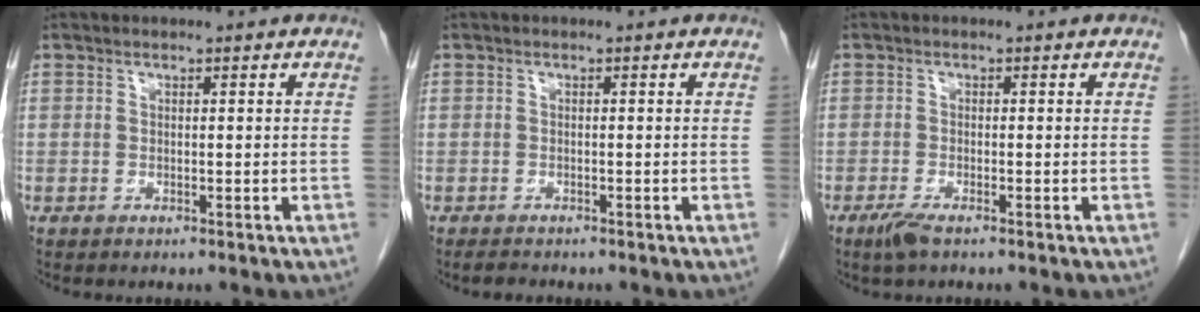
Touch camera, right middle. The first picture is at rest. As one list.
[{"total": 1.3, "force": [-1.1, 0.5, 0.3], "torque": [-0.013, -0.003, -0.017]}, {"total": 2.4, "force": [-1.6, 0.4, 1.7], "torque": [-0.040, -0.006, -0.033]}]